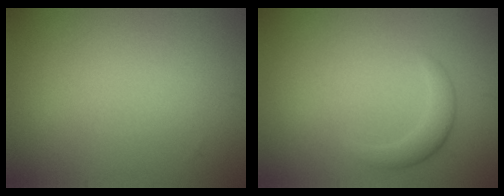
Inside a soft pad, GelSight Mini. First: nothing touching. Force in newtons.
{"total": 1.8, "press": 1.8, "slide": 0.0}